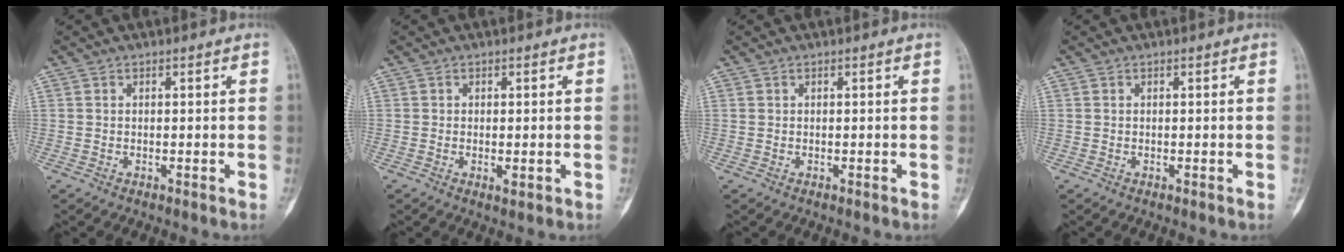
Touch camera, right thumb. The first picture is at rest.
{"total": 1.6, "force": [-0.4, 0.7, 1.4], "torque": [-0.024, -0.004, -0.003]}
{"total": 0.0}
{"total": 0.0}